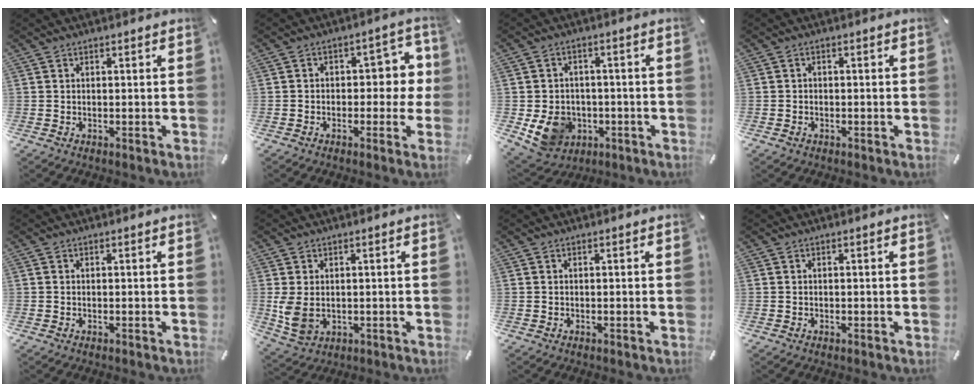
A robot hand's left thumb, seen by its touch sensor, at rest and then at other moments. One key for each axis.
{"total": 8.0, "fx": 0.0, "fy": 5.0, "fz": 6.3, "tx": -0.074, "ty": 0.003, "tz": -0.005}
{"total": 9.6, "fx": -2.5, "fy": 8.3, "fz": 4.2, "tx": -0.097, "ty": 0.011, "tz": -0.042}
{"total": 1.1, "fx": -0.5, "fy": 0.9, "fz": 0.4, "tx": -0.009, "ty": 0.003, "tz": -0.014}
{"total": 0.0}
{"total": 6.2, "fx": 0.1, "fy": 4.7, "fz": 4.1, "tx": -0.101, "ty": -0.007, "tz": 0.002}
{"total": 0.0}
{"total": 0.0}